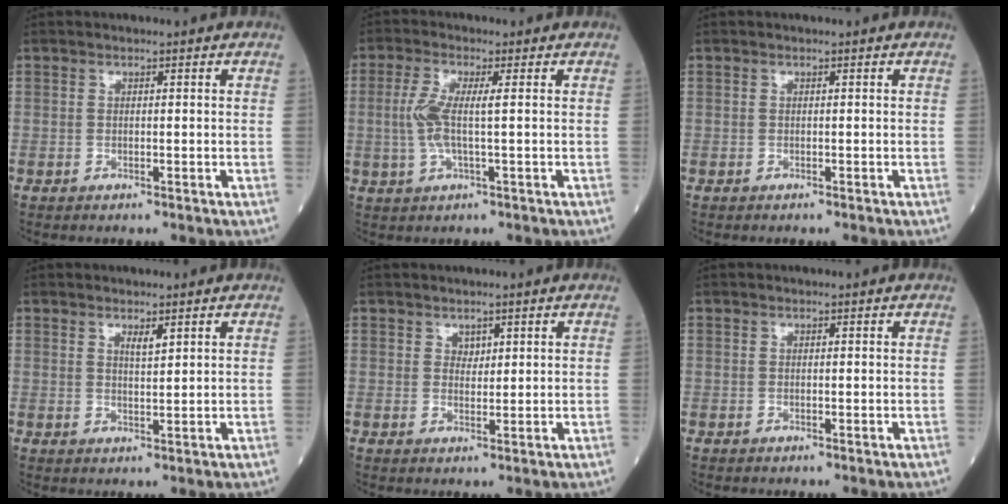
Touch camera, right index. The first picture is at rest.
{"total": 5.2, "force": [0.3, 0.8, 5.2], "torque": [-0.126, 0.004, 0.002]}
{"total": 0.0}
{"total": 1.7, "force": [1.2, 0.2, 1.3], "torque": [-0.025, -0.005, 0.023]}
{"total": 1.4, "force": [0.9, 0.9, 0.6], "torque": [-0.004, -0.001, 0.016]}
{"total": 0.0}